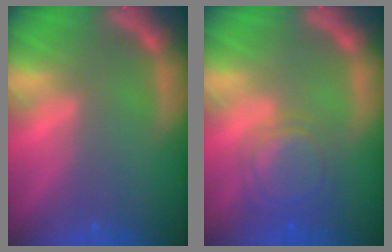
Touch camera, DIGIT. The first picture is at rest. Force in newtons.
{"total": 5.6}